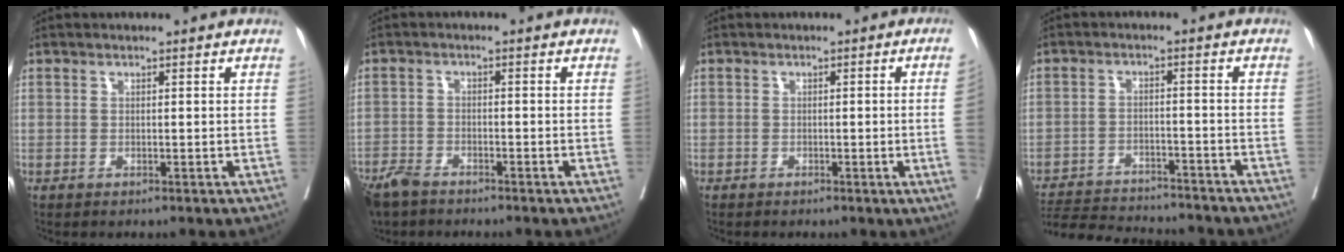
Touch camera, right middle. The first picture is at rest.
{"total": 5.7, "force": [-4.9, 1.9, 2.2], "torque": [-0.040, -0.012, -0.093]}
{"total": 3.4, "force": [-0.6, -1.4, 3.0], "torque": [-0.036, -0.006, -0.007]}
{"total": 16.1, "force": [-15.1, 2.5, 5.1], "torque": [-0.104, -0.008, -0.212]}